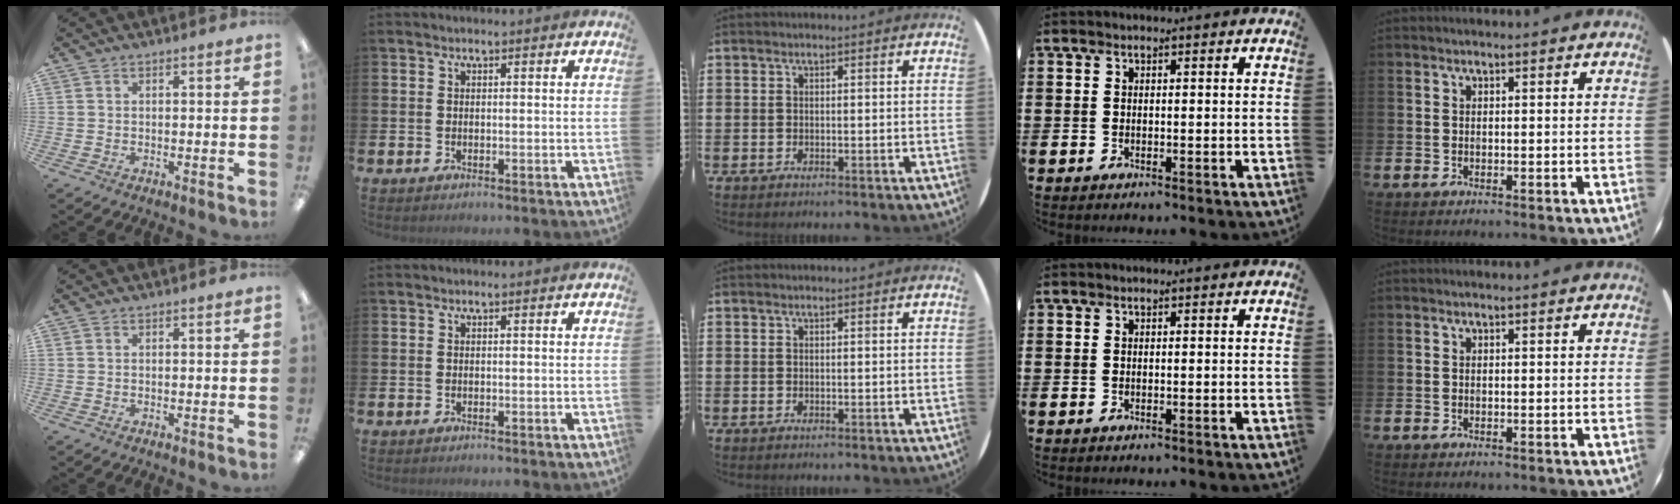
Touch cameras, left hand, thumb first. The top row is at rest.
{}